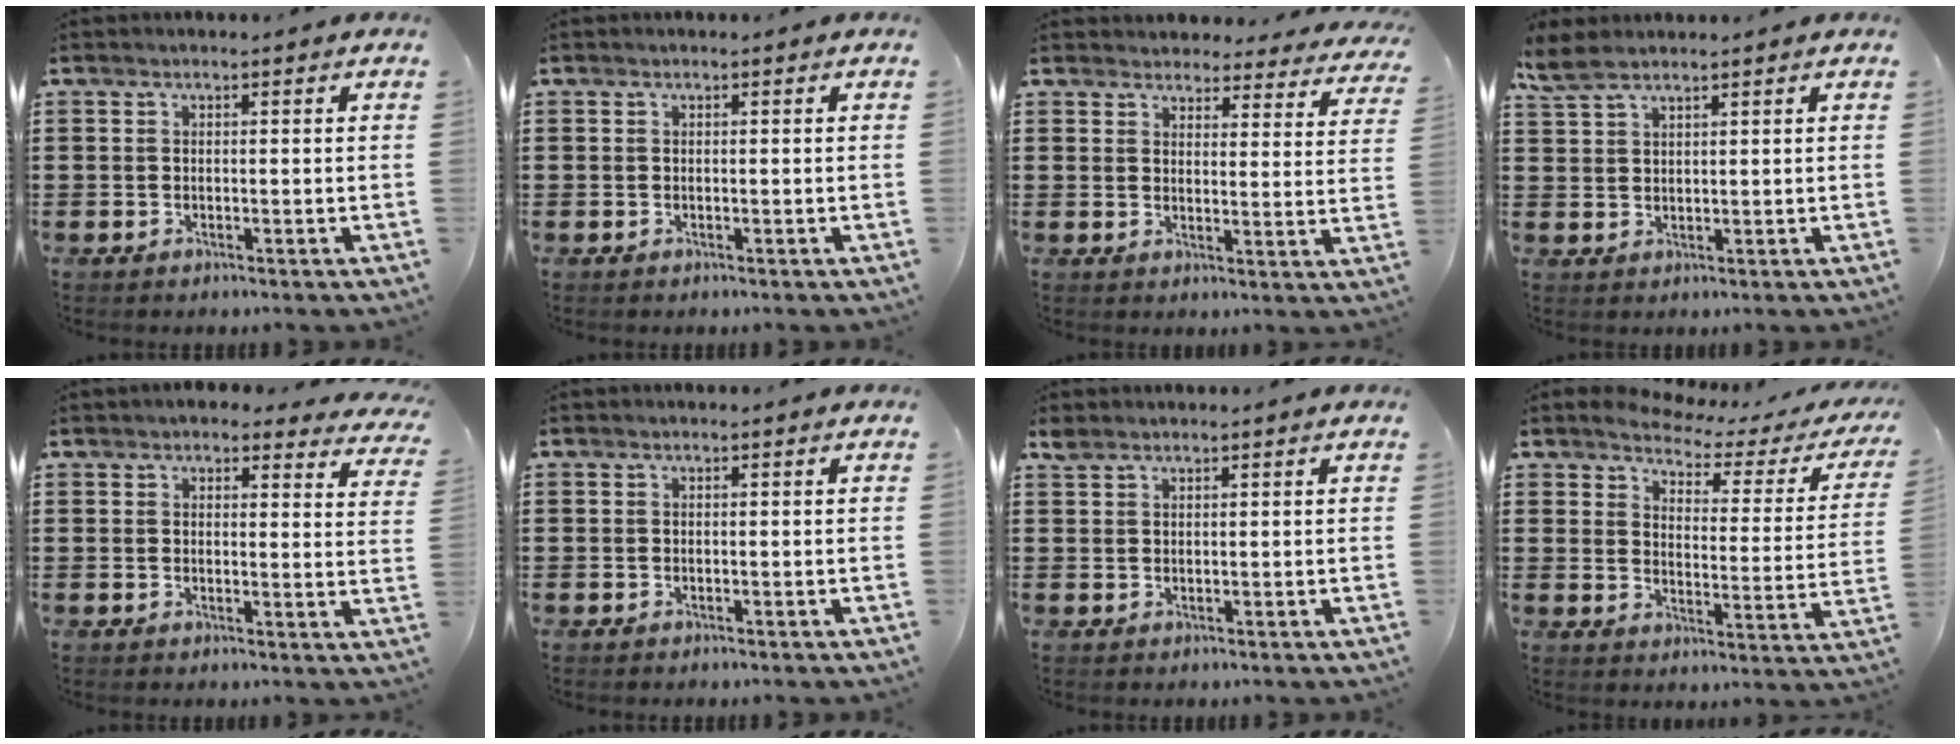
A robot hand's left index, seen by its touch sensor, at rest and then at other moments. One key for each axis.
{"total": 0.0}
{"total": 3.7, "fx": 3.6, "fy": 0.6, "fz": 0.1, "tx": -0.012, "ty": -0.021, "tz": 0.063}
{"total": 3.7, "fx": 2.8, "fy": 1.2, "fz": 2.1, "tx": -0.049, "ty": 0.003, "tz": 0.053}
{"total": 3.6, "fx": 3.3, "fy": 0.8, "fz": 1.0, "tx": -0.024, "ty": -0.012, "tz": 0.059}
{"total": 0.0}
{"total": 1.7, "fx": 1.5, "fy": 0.6, "fz": 0.6, "tx": -0.015, "ty": 0.002, "tz": 0.029}
{"total": 3.1, "fx": 2.9, "fy": 0.5, "fz": 0.7, "tx": -0.037, "ty": -0.020, "tz": 0.043}